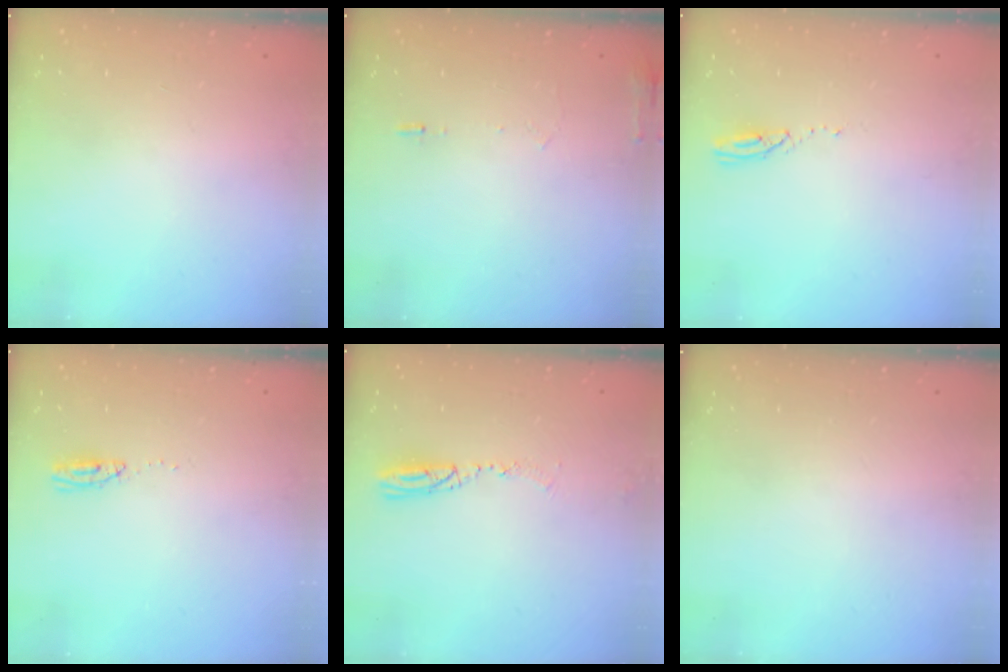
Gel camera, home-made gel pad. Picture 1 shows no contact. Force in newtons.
{"total": 6.4, "press": 6.2, "slide": 1.5}
{"total": 3.4, "press": 3.3, "slide": 0.3}
{"total": 3.6, "press": 3.4, "slide": 1.3}
{"total": 5.0, "press": 4.9, "slide": 0.9}
{"total": 0.0}